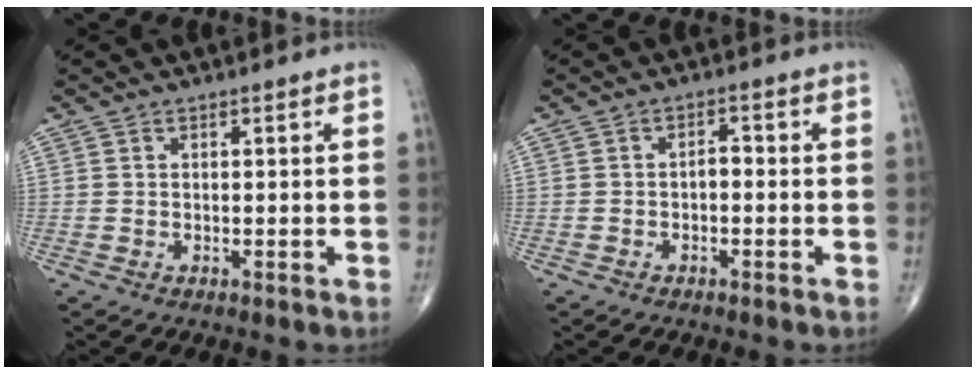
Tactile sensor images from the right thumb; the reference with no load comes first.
{"total": 2.0, "force": [-0.6, 1.2, 1.5], "torque": [-0.014, 0.012, -0.014]}